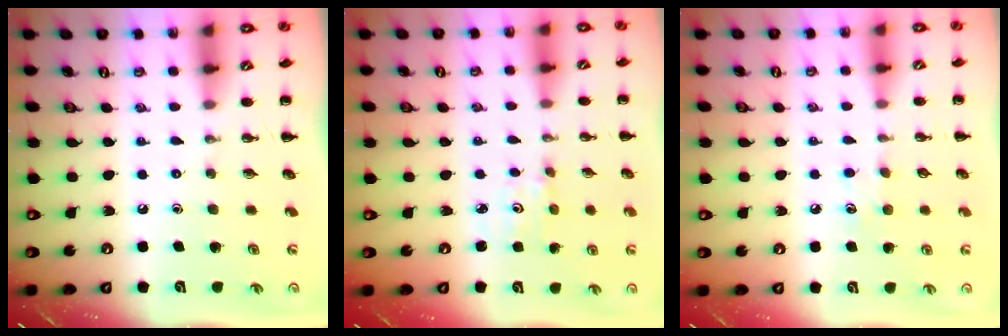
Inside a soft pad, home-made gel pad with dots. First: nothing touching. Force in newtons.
{"total": 1.8, "press": 1.7, "slide": 0.6}
{"total": 5.5, "press": 5.3, "slide": 1.5}